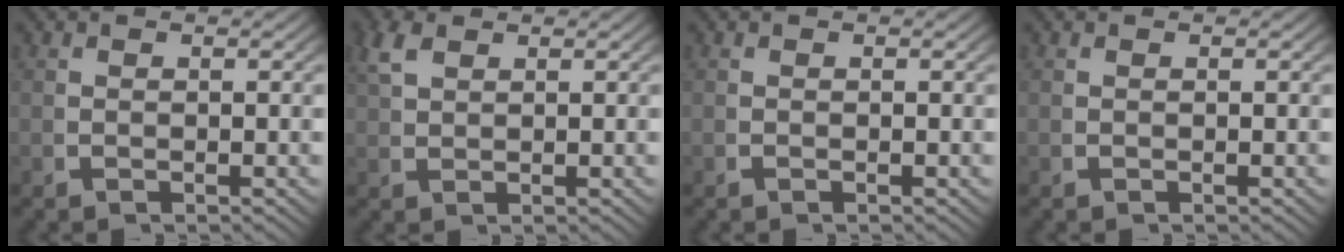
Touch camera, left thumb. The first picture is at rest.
{"total": 2.0, "force": [1.8, 0.5, 0.8], "torque": [-0.022, 0.003, 0.044]}
{"total": 0.0}
{"total": 0.0}